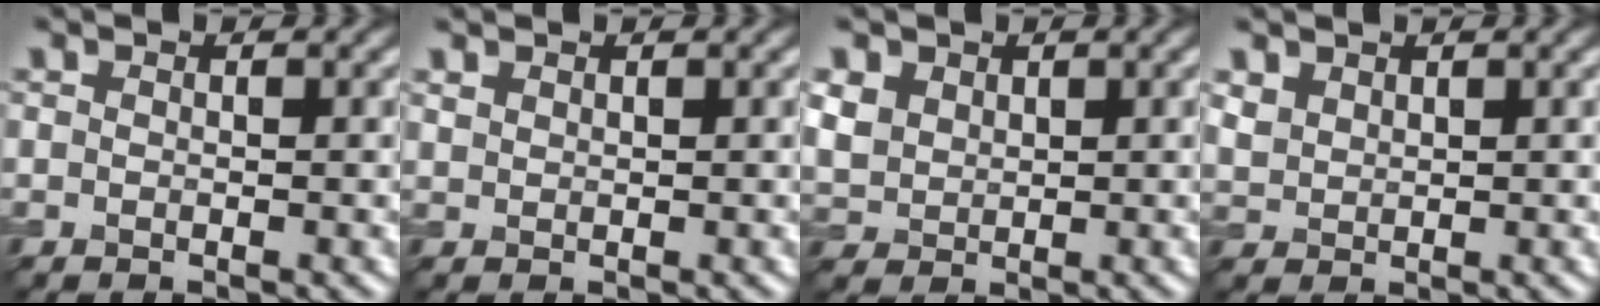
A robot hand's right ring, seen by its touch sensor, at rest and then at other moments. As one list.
[{"total": 0.9, "force": [0.8, 0.4, 0.1], "torque": [-0.007, 0.001, 0.021]}, {"total": 3.1, "force": [1.3, 2.5, 1.2], "torque": [-0.043, 0.000, 0.033]}, {"total": 1.8, "force": [1.2, 1.2, 0.5], "torque": [-0.017, 0.001, 0.031]}]